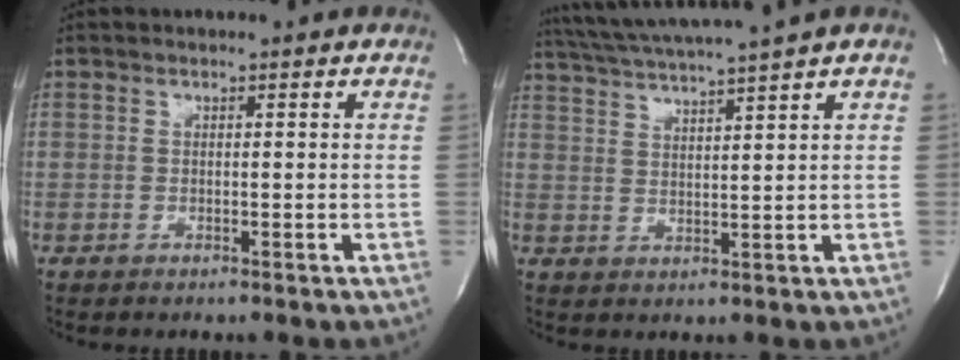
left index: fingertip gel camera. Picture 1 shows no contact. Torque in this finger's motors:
{"motor_torque": [1.01, -1.13, 0.53, 0.21]}